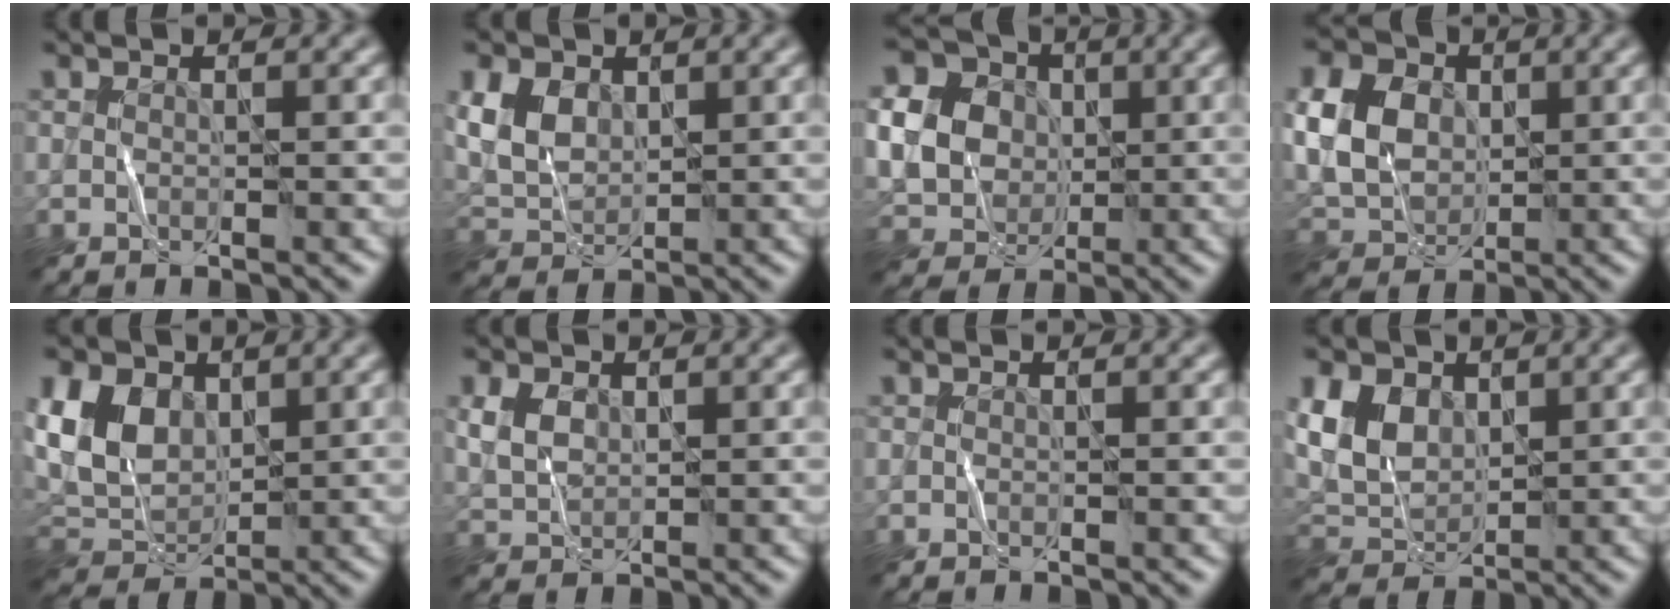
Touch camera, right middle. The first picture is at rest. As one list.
[{"total": 4.0, "force": [1.6, 3.0, 2.1], "torque": [-0.062, 0.005, 0.033]}, {"total": 5.7, "force": [0.9, 5.2, 2.2], "torque": [-0.075, 0.009, 0.014]}, {"total": 6.9, "force": [1.3, 5.5, 3.9], "torque": [-0.115, 0.012, 0.020]}, {"total": 6.2, "force": [2.2, 4.6, 3.4], "torque": [-0.095, 0.005, 0.042]}, {"total": 2.4, "force": [1.1, 1.8, 1.1], "torque": [-0.041, 0.004, 0.027]}, {"total": 0.0}, {"total": 4.8, "force": [1.9, 3.6, 2.6], "torque": [-0.071, 0.005, 0.039]}]